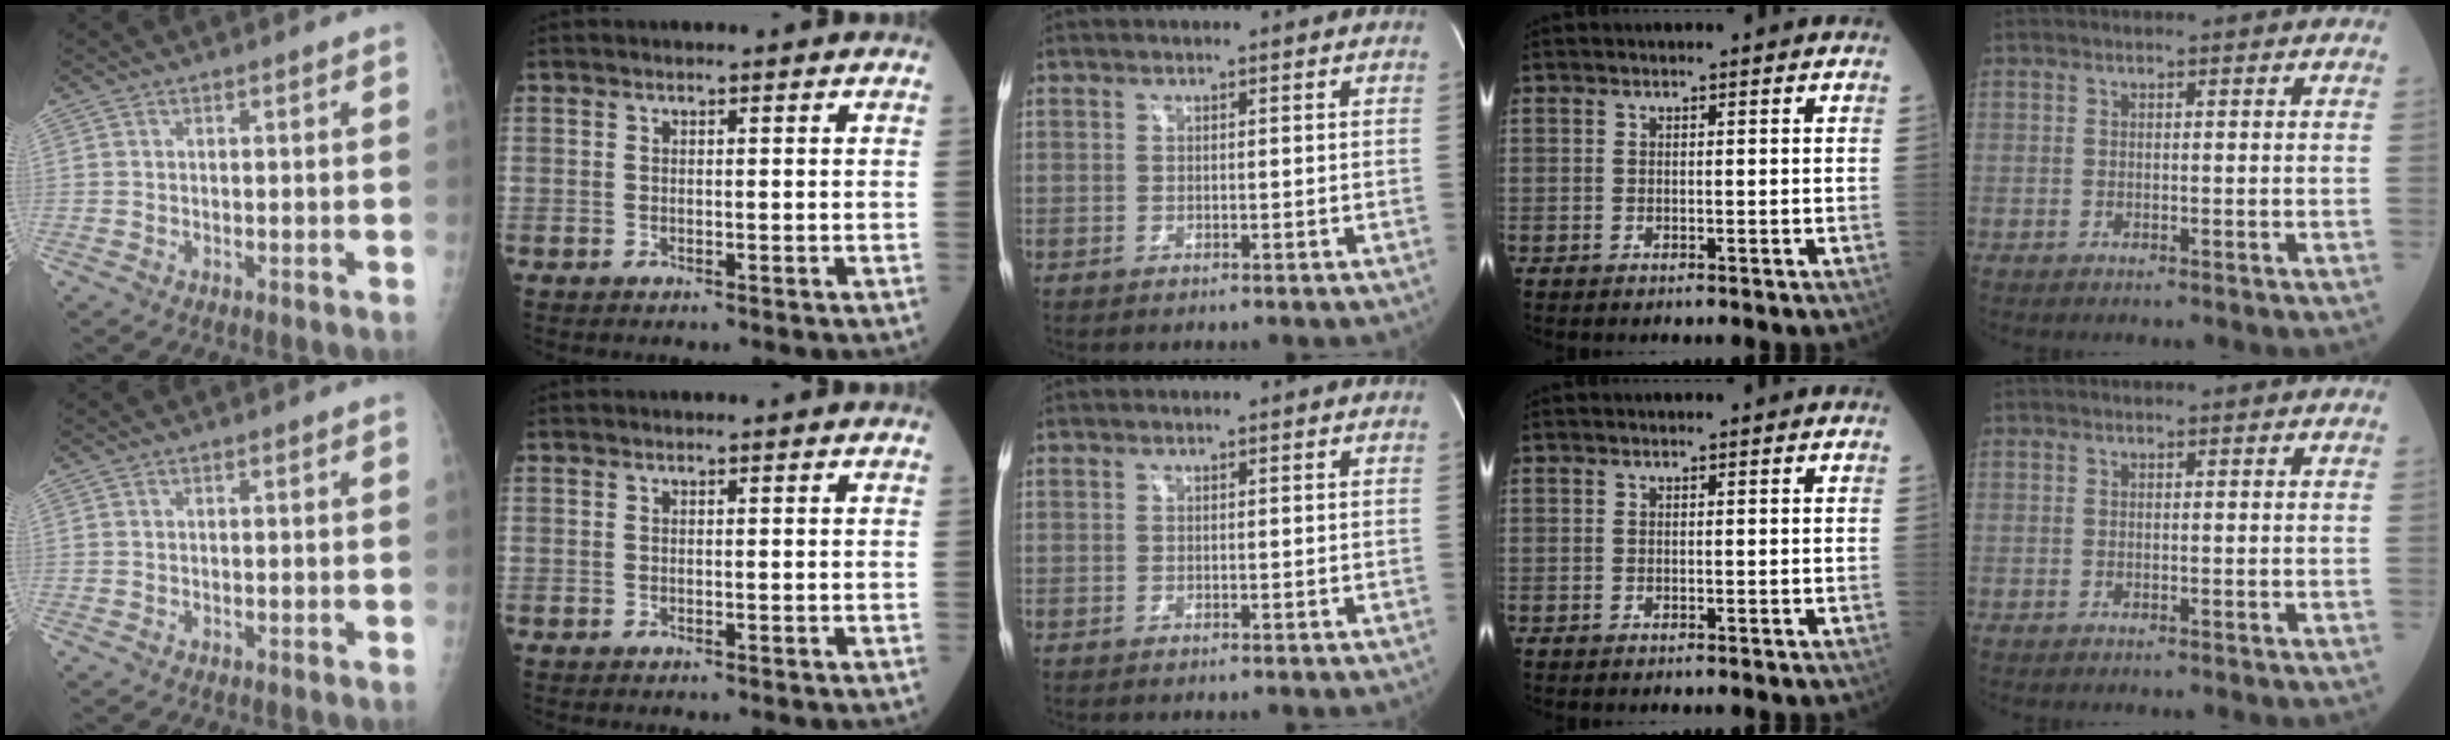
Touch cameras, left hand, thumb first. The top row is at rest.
{}